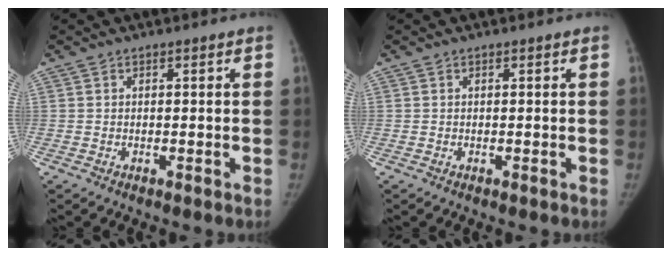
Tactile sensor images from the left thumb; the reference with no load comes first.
{"total": 0.0}